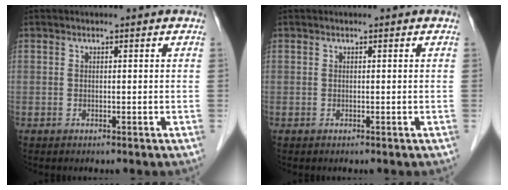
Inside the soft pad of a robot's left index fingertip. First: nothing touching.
{"total": 0.0}